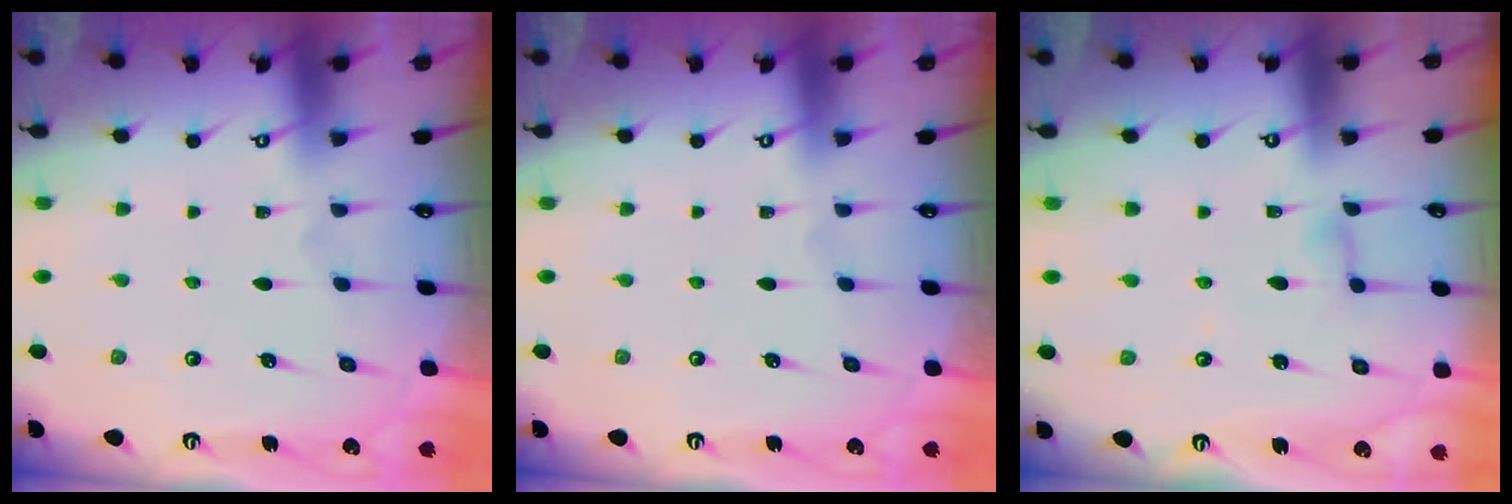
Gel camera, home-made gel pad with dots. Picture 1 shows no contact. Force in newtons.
{"total": 0.0}
{"total": 3.6, "press": 3.6, "slide": 0.4}